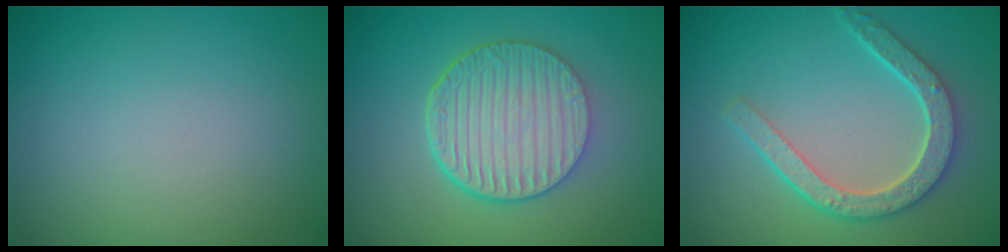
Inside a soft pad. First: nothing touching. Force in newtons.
{"total": 6.7, "press": 4.6, "slide": 4.8}
{"total": 4.8, "press": 3.7, "slide": 3.0}